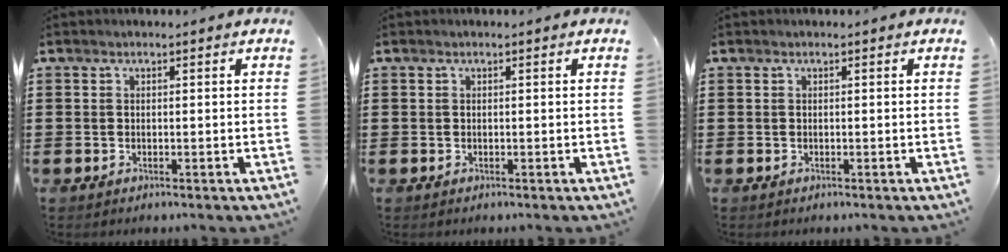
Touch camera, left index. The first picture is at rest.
{"total": 0.0}
{"total": 0.0}